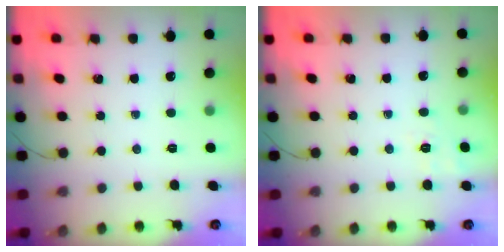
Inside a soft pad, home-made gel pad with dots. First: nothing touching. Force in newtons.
{"total": 2.5, "press": 1.3, "slide": 2.1}